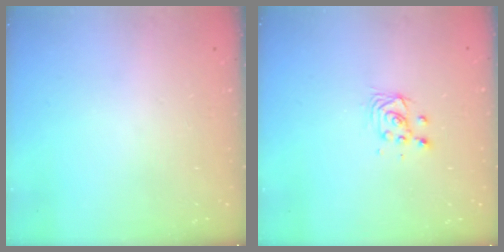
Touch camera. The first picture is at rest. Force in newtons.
{"total": 3.1, "press": 3.1, "slide": 0.3}